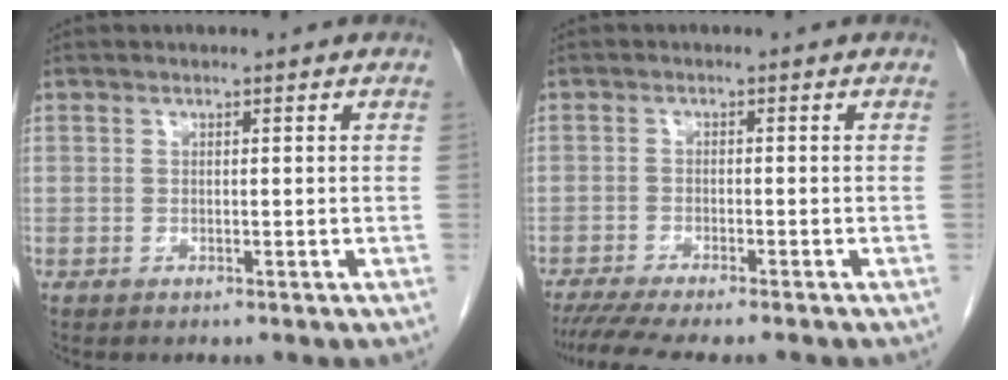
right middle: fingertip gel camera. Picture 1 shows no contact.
{"total": 8.7, "force": [-7.4, 0.5, 4.5], "torque": [-0.061, -0.015, -0.116]}